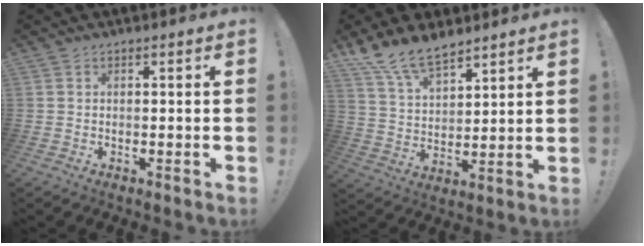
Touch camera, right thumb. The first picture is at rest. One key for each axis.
{"total": 12.1, "fx": 9.9, "fy": 5.0, "fz": 4.9, "tx": -0.102, "ty": -0.061, "tz": 0.189}